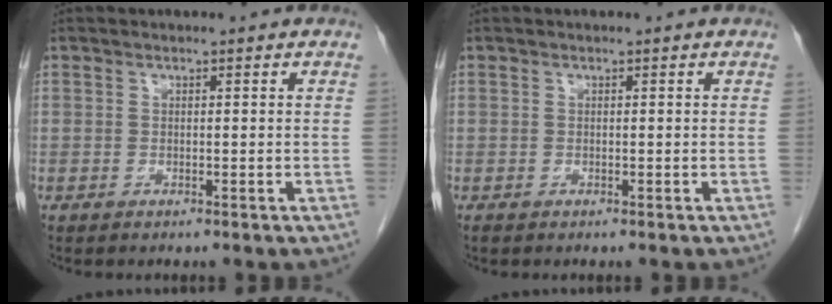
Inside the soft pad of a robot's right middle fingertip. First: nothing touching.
{"total": 0.0}